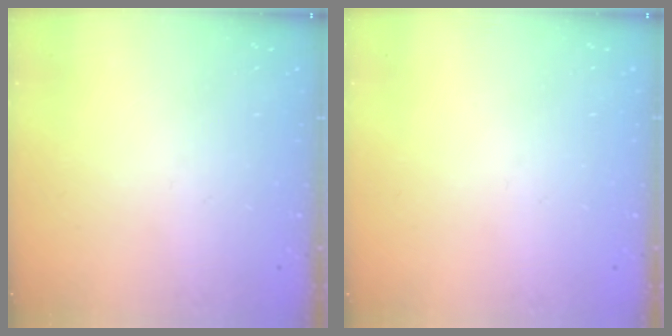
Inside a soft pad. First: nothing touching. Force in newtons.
{"total": 0.0}